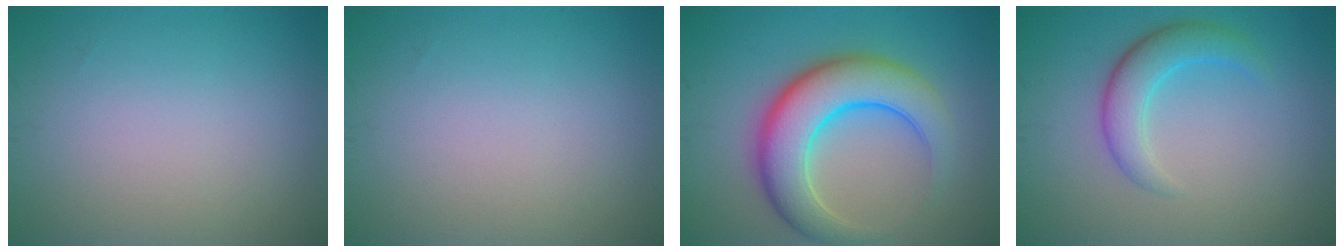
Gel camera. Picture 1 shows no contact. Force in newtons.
{"total": 0.0}
{"total": 8.2, "press": 8.2, "slide": 0.3}
{"total": 3.6, "press": 3.6, "slide": 0.2}